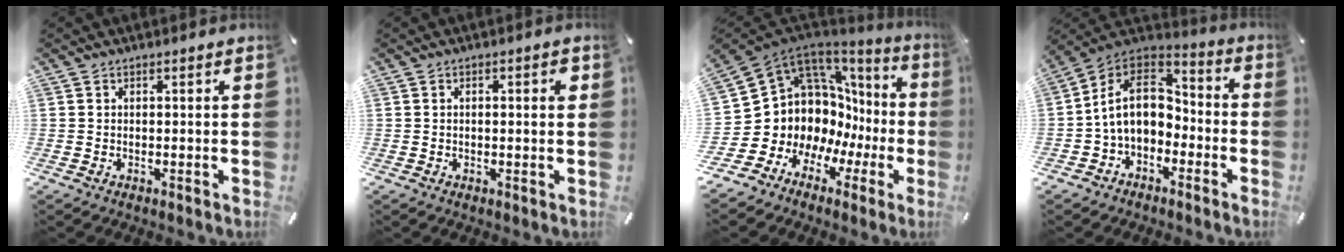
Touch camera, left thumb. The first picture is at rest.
{"total": 2.2, "force": [0.3, 0.7, 2.1], "torque": [-0.031, 0.003, 0.000]}
{"total": 12.2, "force": [2.9, 10.6, 5.5], "torque": [-0.089, -0.072, 0.078]}
{"total": 13.1, "force": [-1.6, 10.0, 8.3], "torque": [-0.186, 0.017, -0.031]}